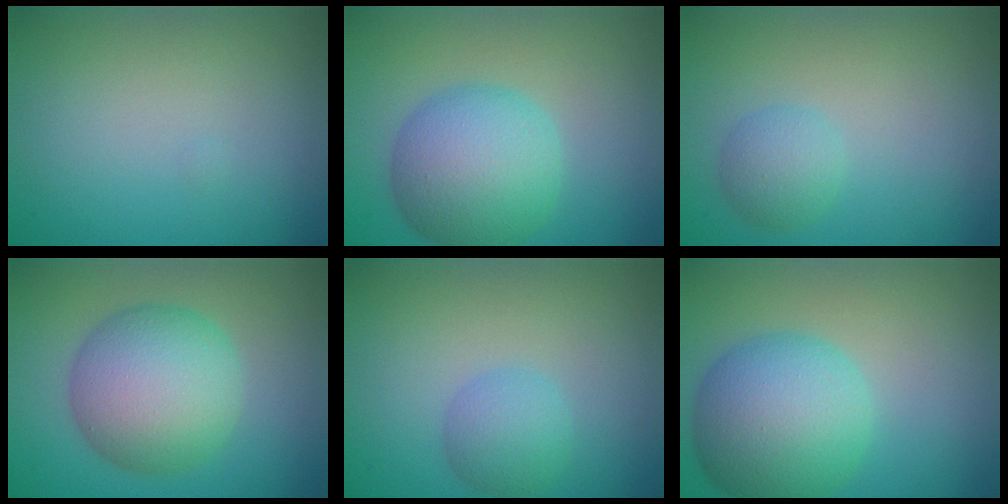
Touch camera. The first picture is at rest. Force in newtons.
{"total": 7.8, "press": 7.8, "slide": 0.1}
{"total": 2.2, "press": 2.2, "slide": 0.1}
{"total": 8.5, "press": 8.5, "slide": 0.2}
{"total": 2.7, "press": 2.7, "slide": 0.1}
{"total": 8.9, "press": 8.9, "slide": 0.2}